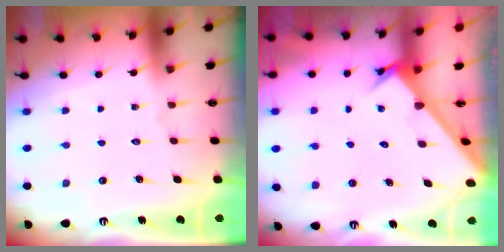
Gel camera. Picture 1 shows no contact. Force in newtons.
{"total": 2.6, "press": 2.6, "slide": 0.2}